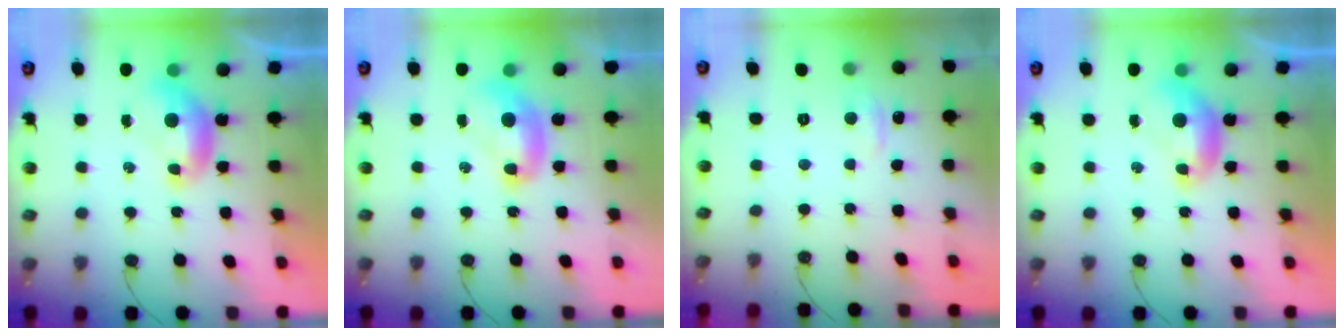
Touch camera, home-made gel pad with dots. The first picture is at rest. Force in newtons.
{"total": 2.0, "press": 2.0, "slide": 0.2}
{"total": 2.1, "press": 2.0, "slide": 0.6}
{"total": 0.0}